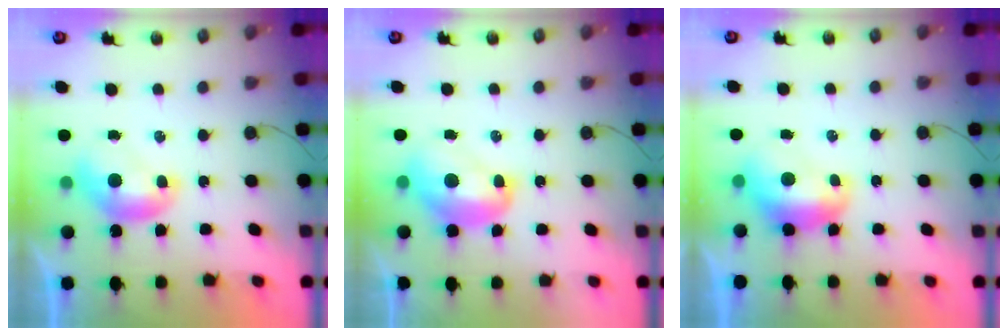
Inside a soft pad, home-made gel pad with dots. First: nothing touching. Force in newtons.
{"total": 3.0, "press": 2.9, "slide": 0.5}
{"total": 1.6, "press": 1.5, "slide": 0.7}